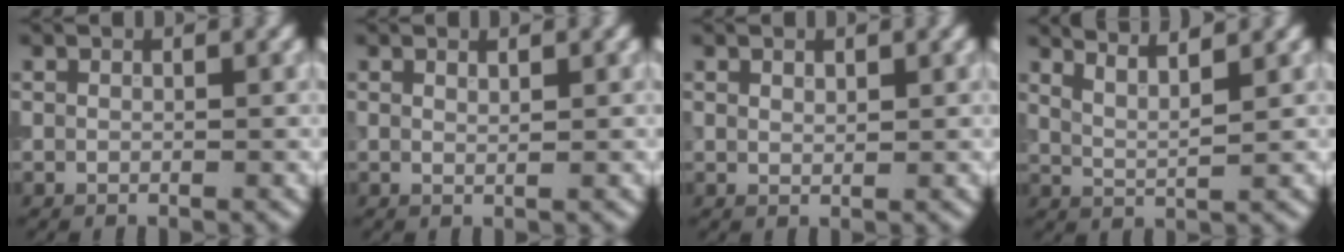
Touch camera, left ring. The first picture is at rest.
{"total": 0.8, "force": [0.5, 0.2, 0.6], "torque": [-0.003, -0.001, 0.008]}
{"total": 0.8, "force": [0.6, 0.3, 0.4], "torque": [-0.009, -0.001, 0.012]}
{"total": 3.9, "force": [3.2, 0.8, 2.1], "torque": [-0.024, 0.011, 0.039]}